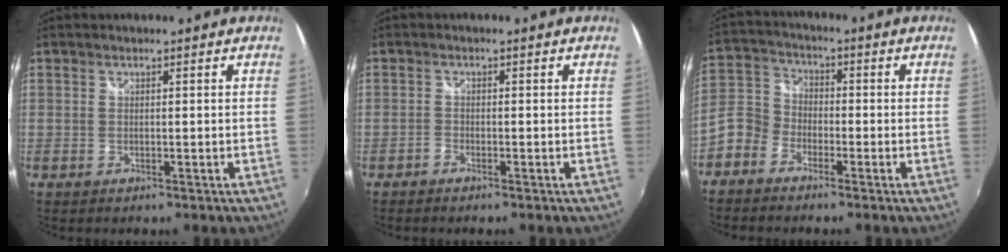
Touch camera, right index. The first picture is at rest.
{"total": 1.0, "force": [-1.0, 0.3, 0.3], "torque": [-0.012, 0.001, -0.021]}
{"total": 6.9, "force": [-4.3, 5.0, 2.1], "torque": [-0.047, 0.022, -0.102]}